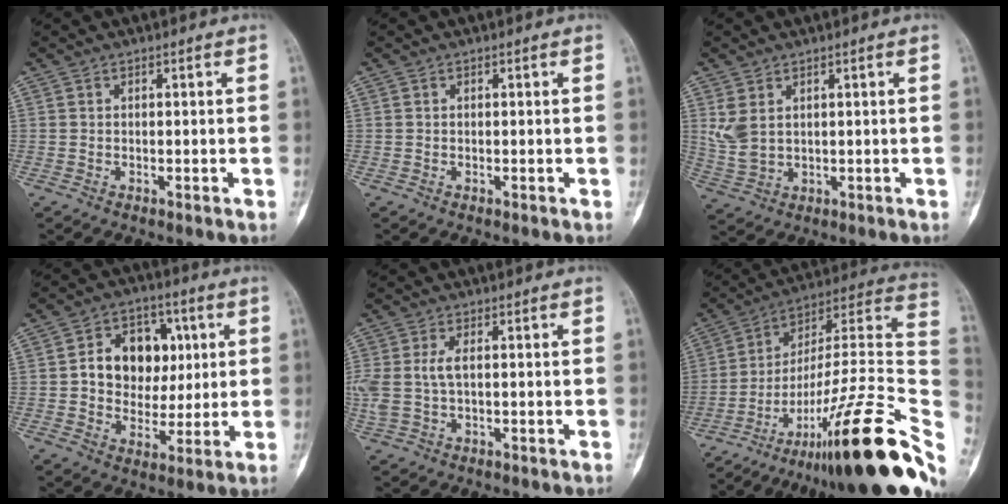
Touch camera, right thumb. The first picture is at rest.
{"total": 0.0}
{"total": 5.2, "force": [1.9, 3.2, 3.6], "torque": [-0.081, -0.007, 0.052]}
{"total": 13.5, "force": [2.4, 10.6, 8.0], "torque": [-0.072, 0.009, 0.043]}
{"total": 5.7, "force": [0.5, 3.1, 4.7], "torque": [-0.129, 0.010, 0.013]}
{"total": 30.8, "force": [-15.0, 5.5, 26.3], "torque": [-0.314, 0.072, -0.236]}